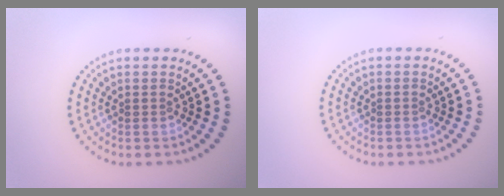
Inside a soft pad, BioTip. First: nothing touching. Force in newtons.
{"total": 0.0}